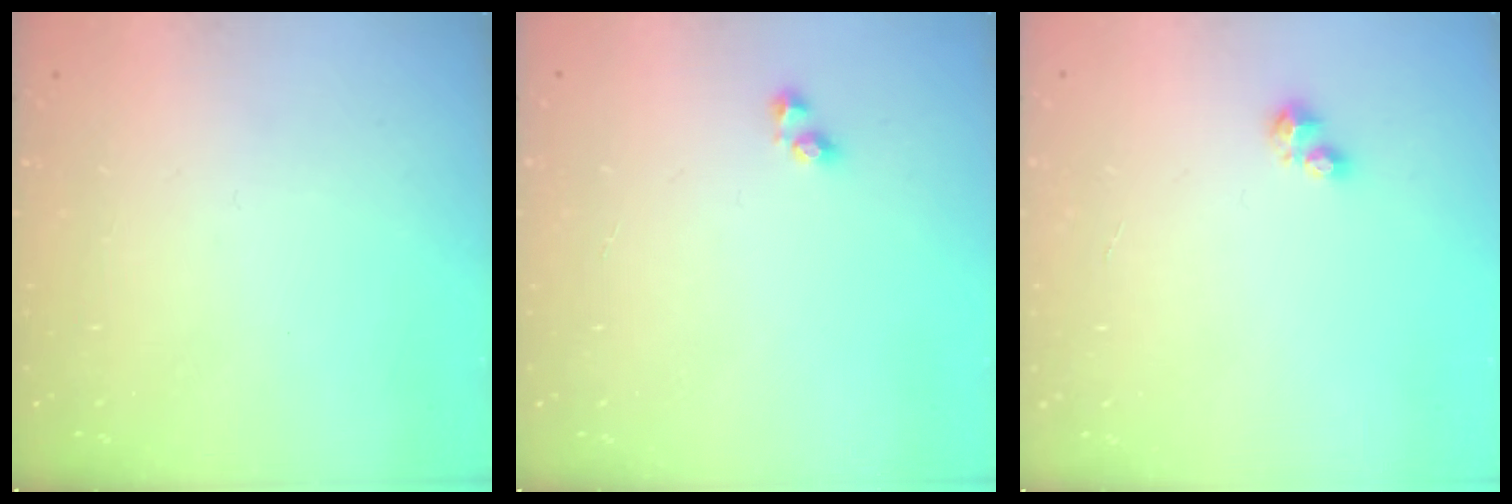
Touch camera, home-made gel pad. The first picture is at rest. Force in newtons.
{"total": 2.2, "press": 1.9, "slide": 1.1}
{"total": 2.5, "press": 2.5, "slide": 0.4}